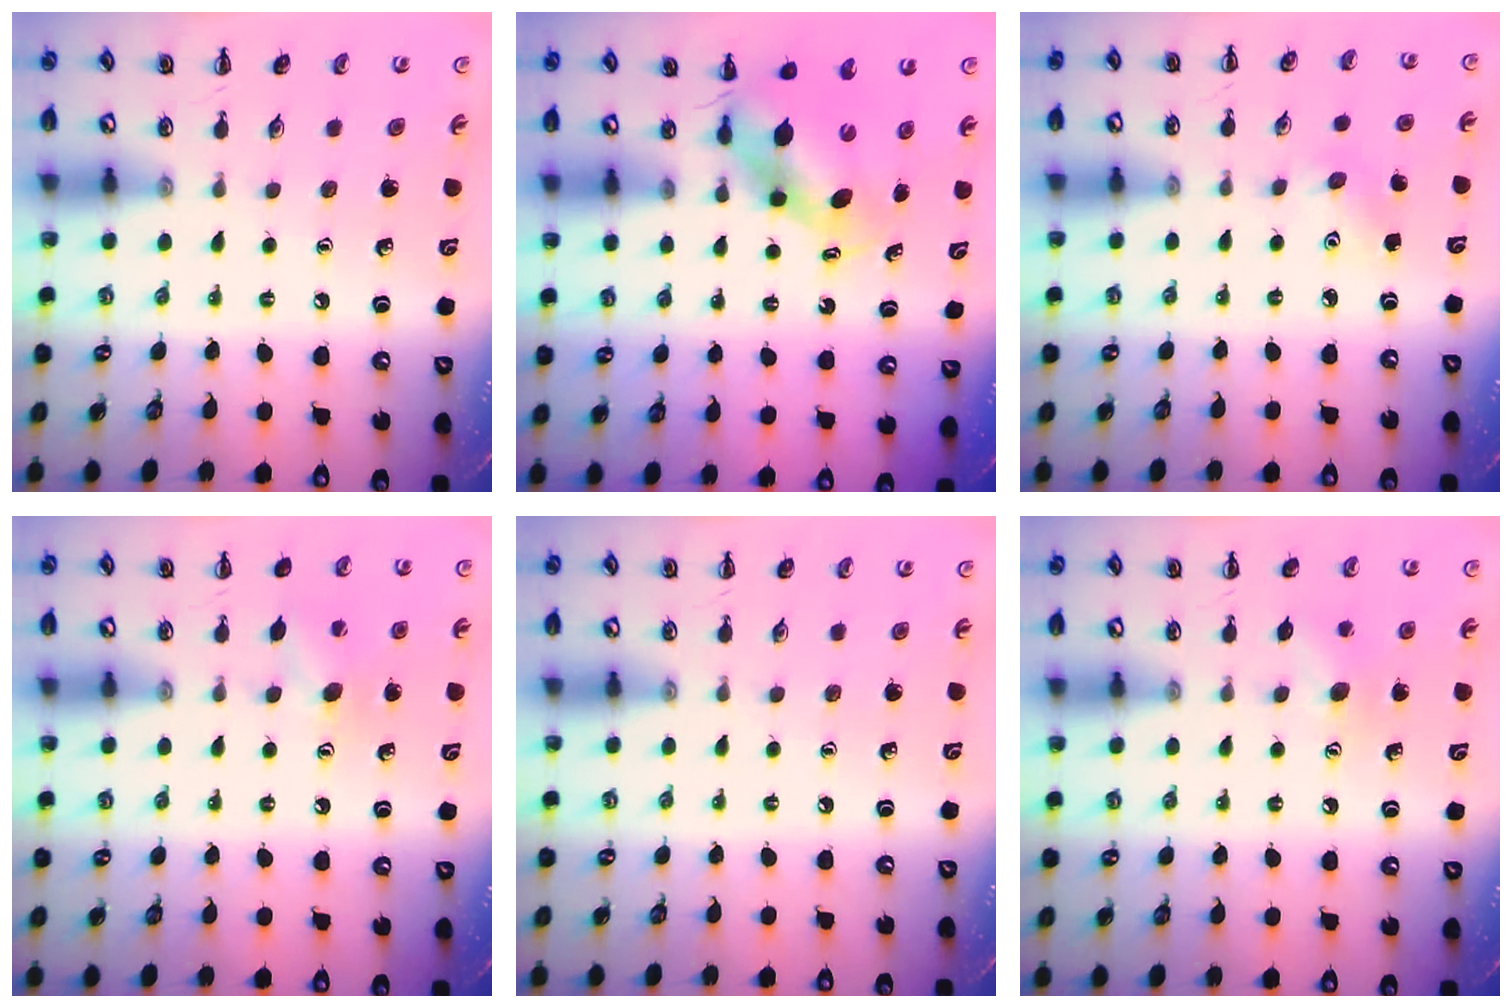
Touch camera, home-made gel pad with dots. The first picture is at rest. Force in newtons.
{"total": 5.3, "press": 5.2, "slide": 1.0}
{"total": 4.9, "press": 4.7, "slide": 1.4}
{"total": 6.8, "press": 6.6, "slide": 1.6}
{"total": 0.0}
{"total": 6.5, "press": 6.3, "slide": 1.6}